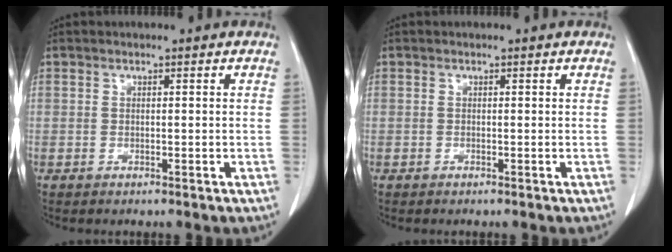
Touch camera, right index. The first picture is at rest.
{"total": 0.0}